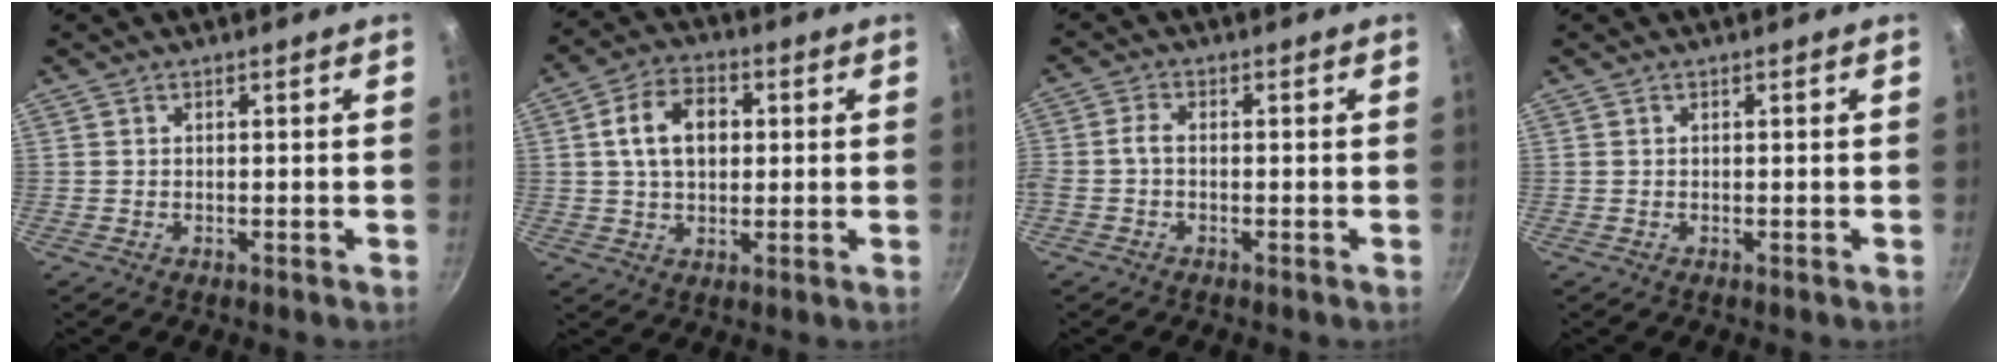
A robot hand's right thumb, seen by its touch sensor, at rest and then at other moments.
{"total": 10.1, "force": [1.7, 7.0, 7.1], "torque": [-0.099, 0.015, 0.020]}
{"total": 2.7, "force": [-0.9, 1.6, 2.0], "torque": [-0.049, 0.014, -0.027]}
{"total": 0.0}